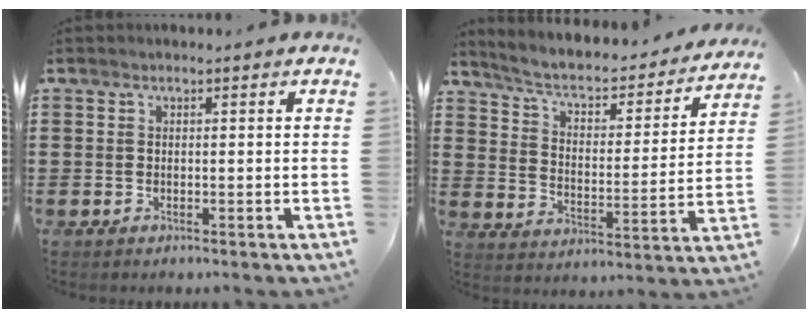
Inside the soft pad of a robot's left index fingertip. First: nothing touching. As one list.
[{"total": 4.2, "force": [3.2, 1.4, 2.4], "torque": [-0.063, -0.026, 0.045]}]